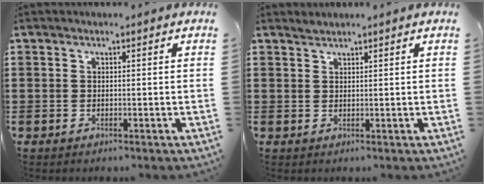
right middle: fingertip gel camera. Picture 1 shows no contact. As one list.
[{"total": 1.0, "force": [1.0, -0.1, -0.2], "torque": [0.001, -0.002, 0.019]}]